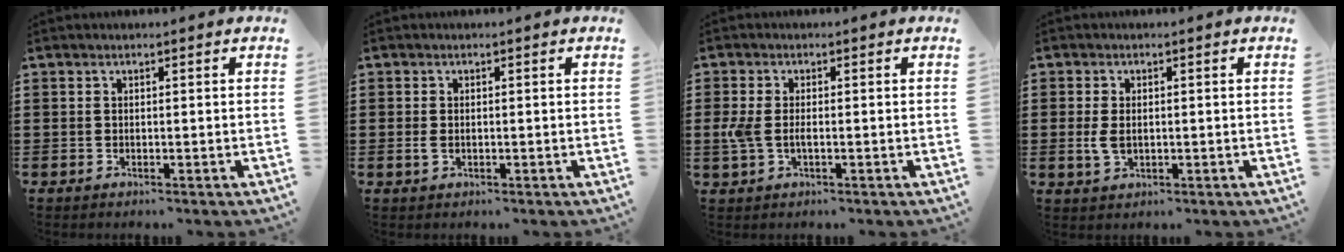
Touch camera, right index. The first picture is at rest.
{"total": 1.3, "force": [-0.1, 0.8, 1.0], "torque": [-0.029, 0.000, -0.006]}
{"total": 3.1, "force": [-0.5, 1.5, 2.7], "torque": [-0.078, -0.008, -0.018]}
{"total": 3.0, "force": [-0.1, 1.8, 2.4], "torque": [-0.061, -0.001, -0.006]}